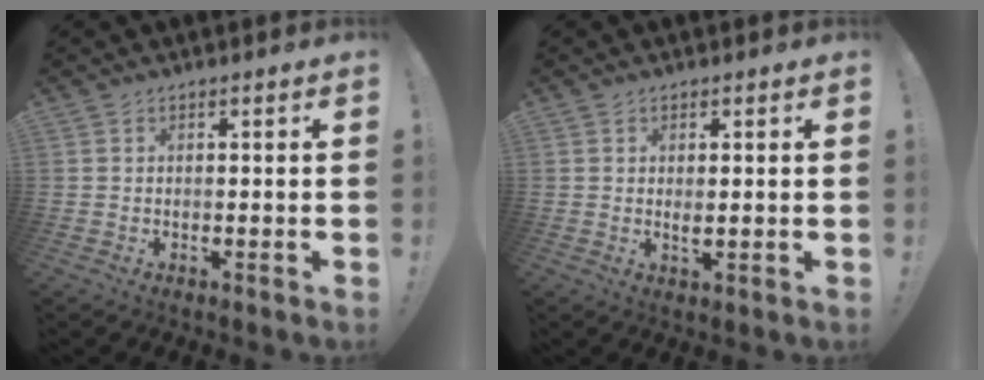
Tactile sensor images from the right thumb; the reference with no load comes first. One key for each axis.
{"total": 1.9, "fx": 0.7, "fy": 0.3, "fz": 1.8, "tx": -0.019, "ty": -0.009, "tz": 0.009}